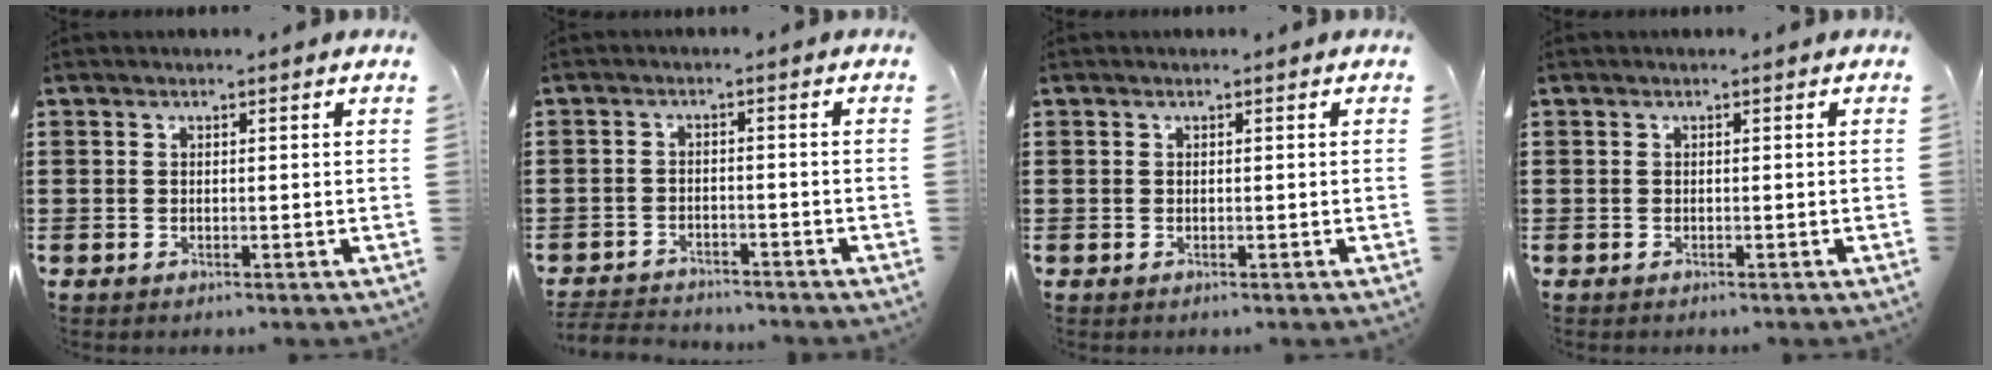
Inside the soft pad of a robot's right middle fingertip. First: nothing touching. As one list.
[{"total": 2.8, "force": [-2.8, 0.4, 0.0], "torque": [-0.006, -0.001, -0.060]}, {"total": 0.0}, {"total": 0.0}]